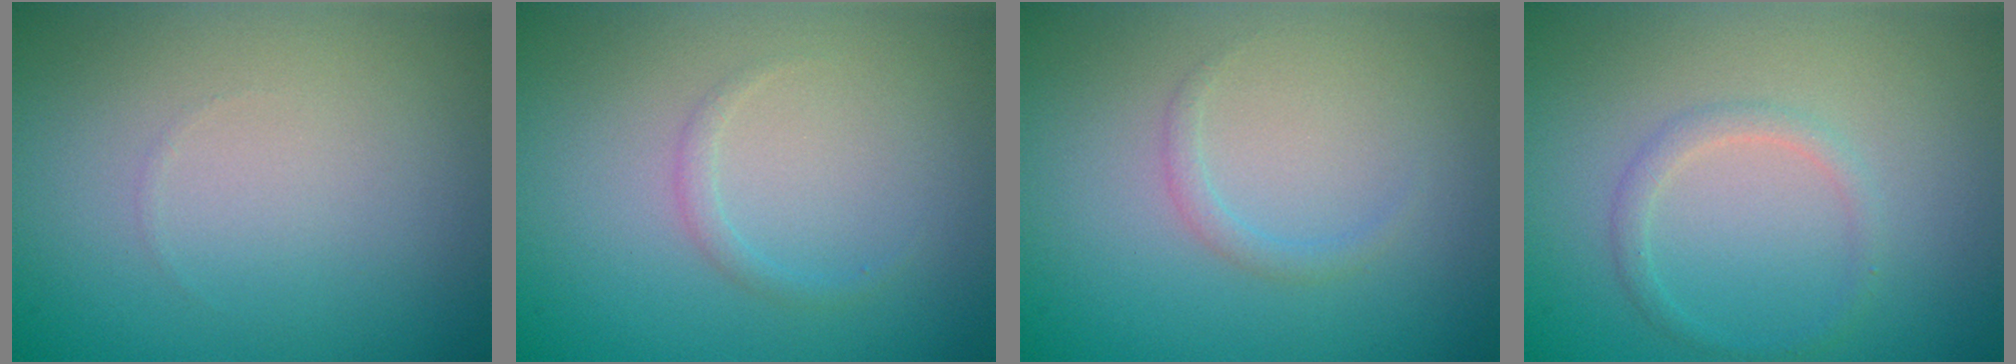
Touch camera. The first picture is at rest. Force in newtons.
{"total": 0.8, "press": 0.8, "slide": 0.1}
{"total": 0.9, "press": 0.9, "slide": 0.1}
{"total": 1.3, "press": 1.3, "slide": 0.1}